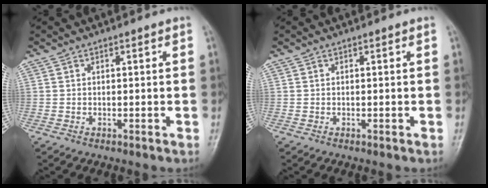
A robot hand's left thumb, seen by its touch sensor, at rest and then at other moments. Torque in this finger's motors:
{"motor_torque": [0.00, 0.00, 0.00, 0.00, 0.00]}